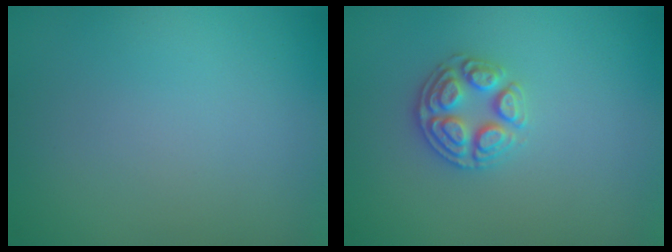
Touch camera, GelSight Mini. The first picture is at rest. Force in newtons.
{"total": 2.9, "press": 2.8, "slide": 0.7}